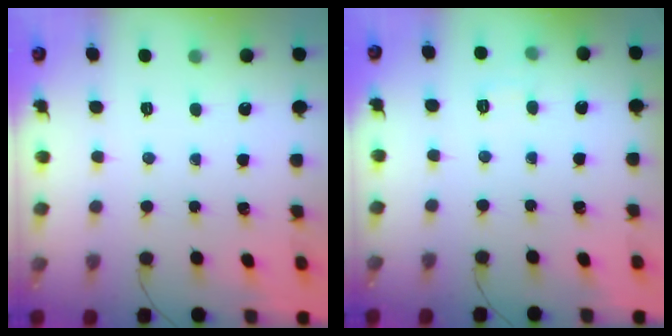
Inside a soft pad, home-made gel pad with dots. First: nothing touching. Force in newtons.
{"total": 5.6, "press": 5.4, "slide": 1.3}